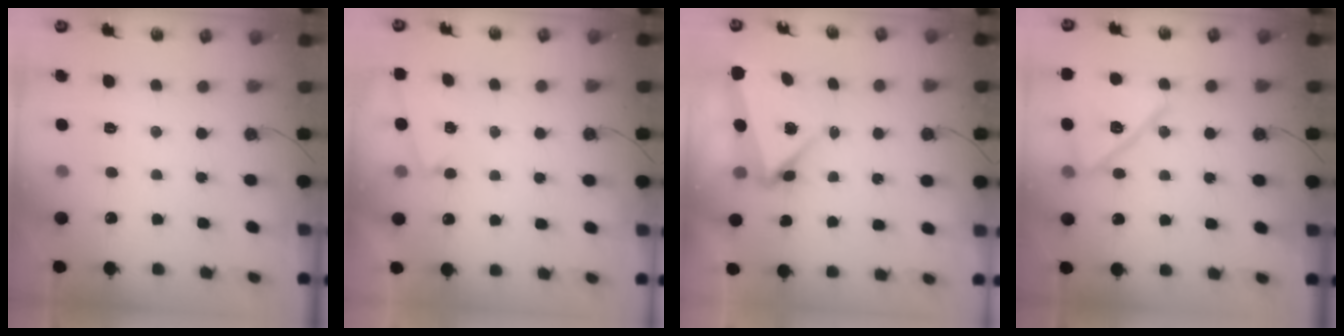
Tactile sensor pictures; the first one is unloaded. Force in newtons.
{"total": 2.9, "press": 2.1, "slide": 2.0}
{"total": 5.4, "press": 4.9, "slide": 2.1}
{"total": 15.8, "press": 15.8, "slide": 1.1}